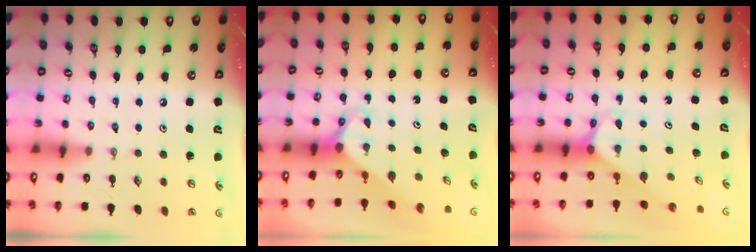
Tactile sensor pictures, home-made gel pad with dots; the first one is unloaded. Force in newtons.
{"total": 3.0, "press": 3.0, "slide": 0.2}
{"total": 2.4, "press": 2.4, "slide": 0.2}